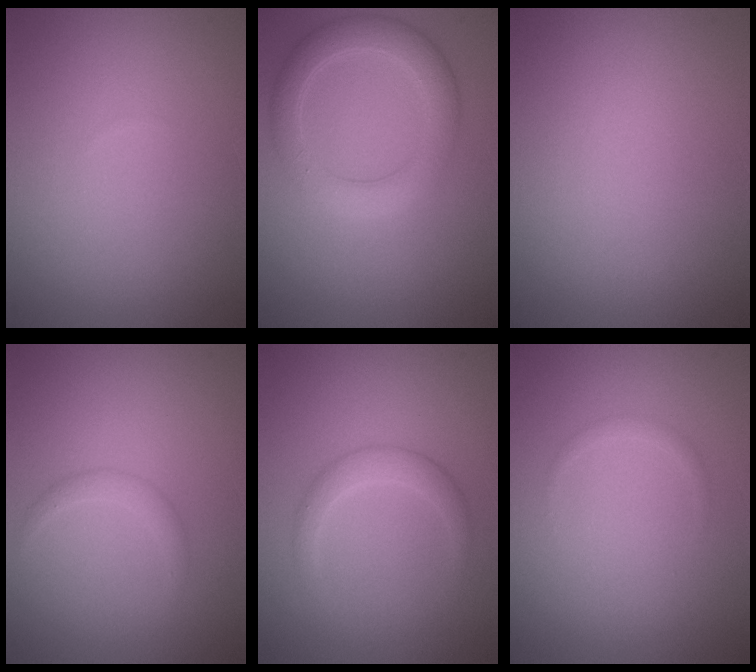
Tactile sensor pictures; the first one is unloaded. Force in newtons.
{"total": 3.8, "press": 3.8, "slide": 0.1}
{"total": 0.0}
{"total": 1.2, "press": 1.2, "slide": 0.0}
{"total": 1.9, "press": 1.9, "slide": 0.1}
{"total": 0.6, "press": 0.6, "slide": 0.1}